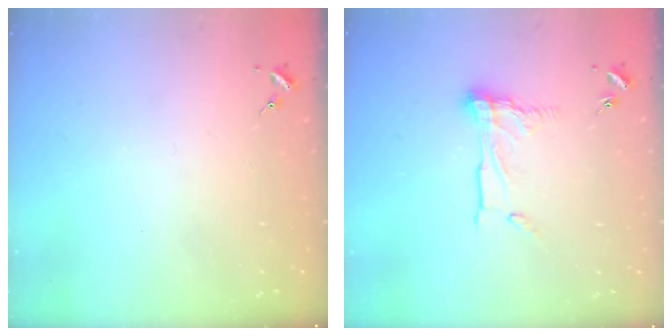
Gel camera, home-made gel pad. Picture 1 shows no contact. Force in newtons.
{"total": 11.1, "press": 11.0, "slide": 0.9}